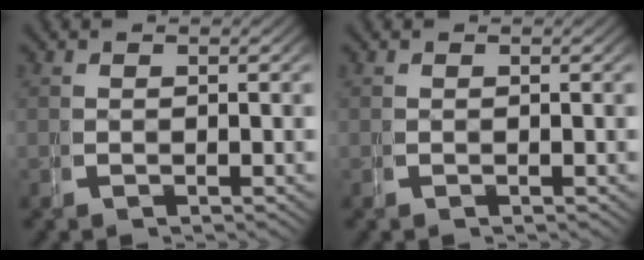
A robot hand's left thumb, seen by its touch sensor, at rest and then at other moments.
{"total": 0.0}